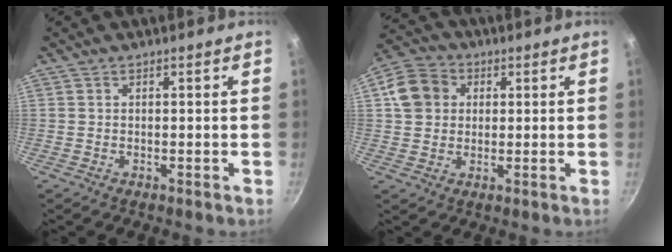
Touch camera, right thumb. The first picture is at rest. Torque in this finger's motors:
{"motor_torque": [-0.29, 1.29, 0.67, 0.27, 0.06]}